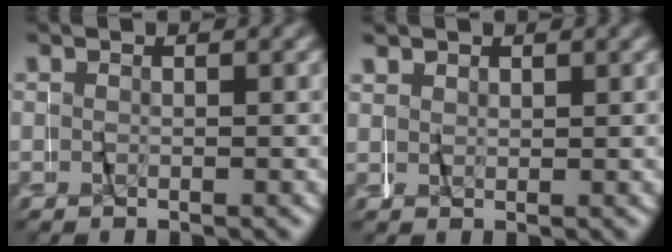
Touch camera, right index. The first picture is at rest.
{"total": 1.3, "force": [1.1, 0.6, -0.1], "torque": [-0.001, -0.003, 0.022]}